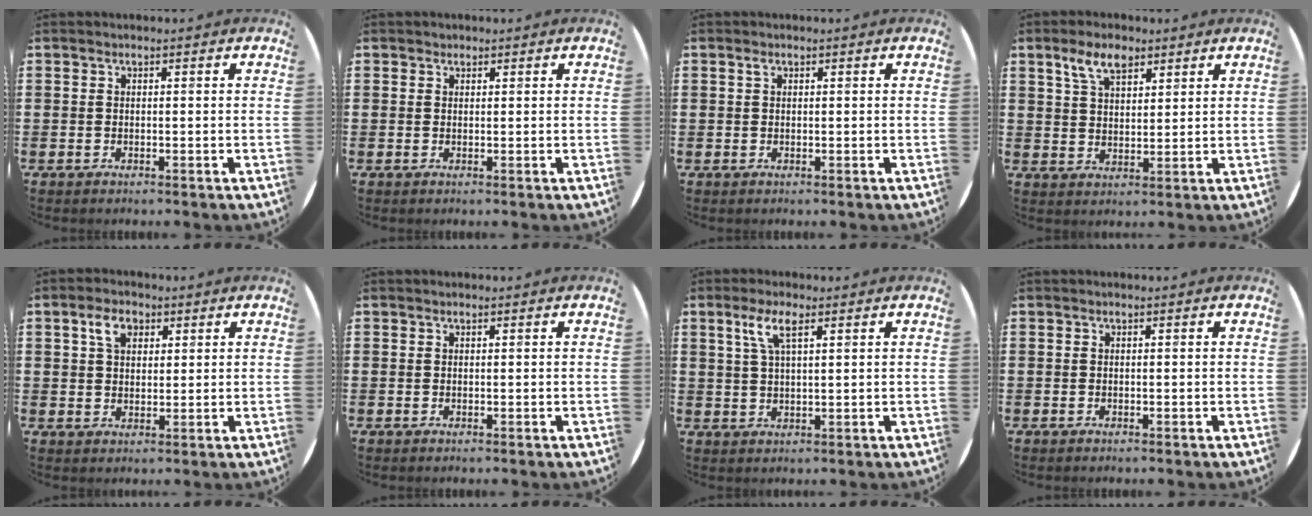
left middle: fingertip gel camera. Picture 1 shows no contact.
{"total": 0.6, "force": [0.5, 0.3, 0.0], "torque": [0.000, 0.003, 0.011]}
{"total": 0.7, "force": [0.3, 0.5, 0.3], "torque": [0.000, -0.002, 0.006]}
{"total": 5.3, "force": [3.6, 2.5, 3.0], "torque": [-0.061, 0.005, 0.065]}
{"total": 3.6, "force": [2.0, 2.3, 2.0], "torque": [-0.029, 0.002, 0.034]}
{"total": 0.0}
{"total": 4.5, "force": [2.5, 1.1, 3.6], "torque": [-0.078, 0.009, 0.041]}
{"total": 0.0}